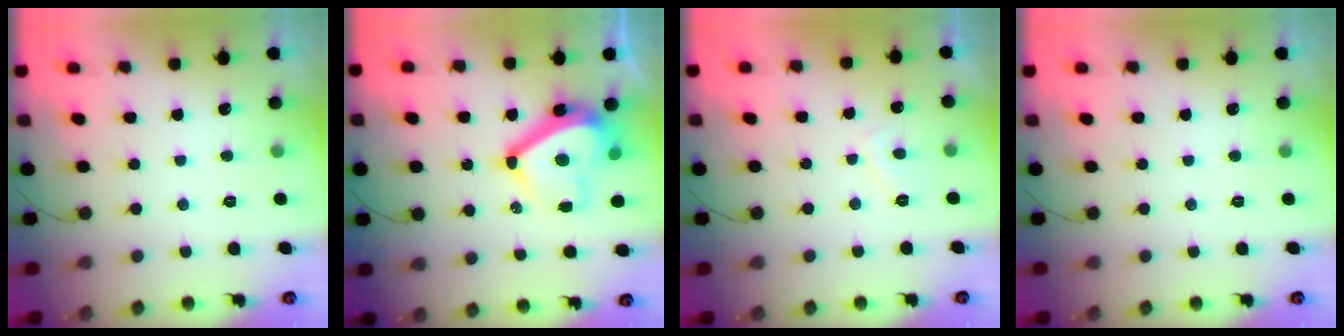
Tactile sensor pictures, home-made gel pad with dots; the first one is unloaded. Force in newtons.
{"total": 13.4, "press": 13.1, "slide": 2.7}
{"total": 1.5, "press": 1.4, "slide": 0.7}
{"total": 0.0}